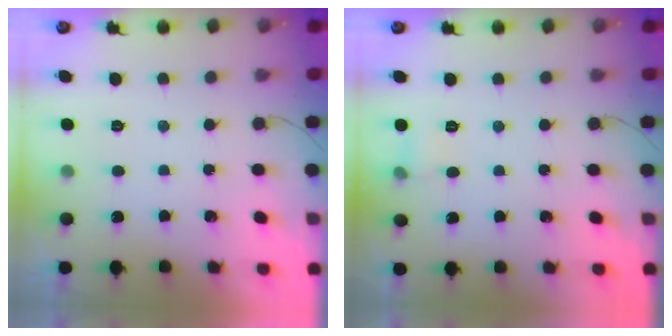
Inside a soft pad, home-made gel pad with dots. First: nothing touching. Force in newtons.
{"total": 6.9, "press": 3.6, "slide": 5.9}